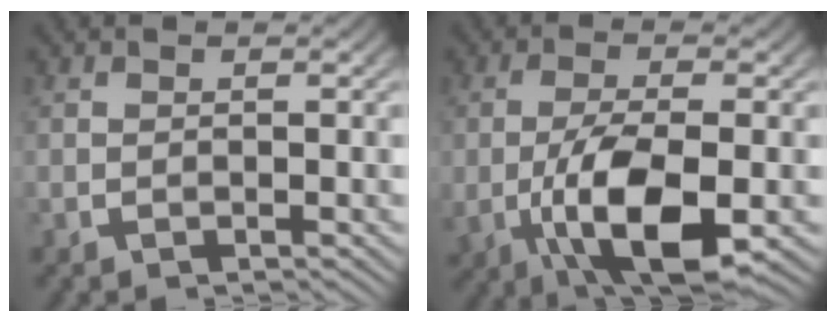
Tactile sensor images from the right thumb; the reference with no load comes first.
{"total": 9.2, "force": [-1.7, 4.6, 7.8], "torque": [-0.163, -0.030, -0.013]}